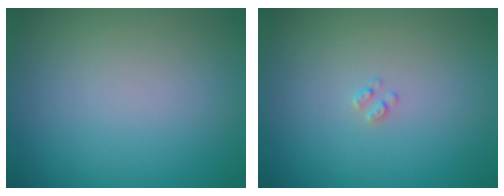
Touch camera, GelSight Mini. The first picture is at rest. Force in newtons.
{"total": 0.7, "press": 0.6, "slide": 0.1}